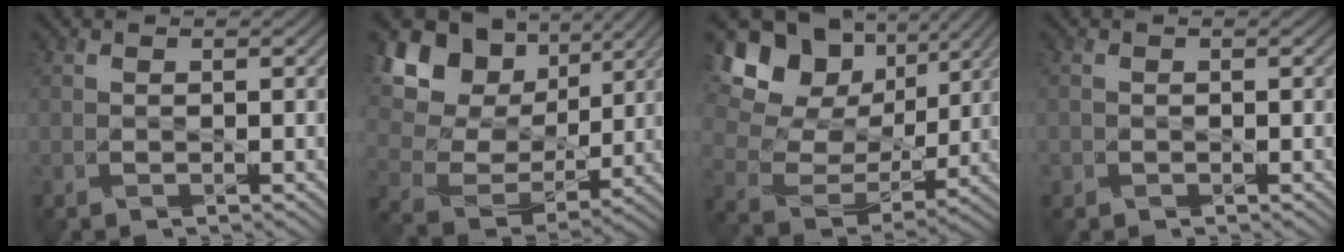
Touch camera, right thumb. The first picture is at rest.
{"total": 14.3, "force": [6.3, 10.2, 7.9], "torque": [-0.205, 0.028, 0.117]}
{"total": 14.4, "force": [6.1, 10.3, 7.9], "torque": [-0.190, 0.026, 0.113]}
{"total": 0.6, "force": [-0.2, 0.5, -0.1], "torque": [0.001, -0.005, -0.006]}